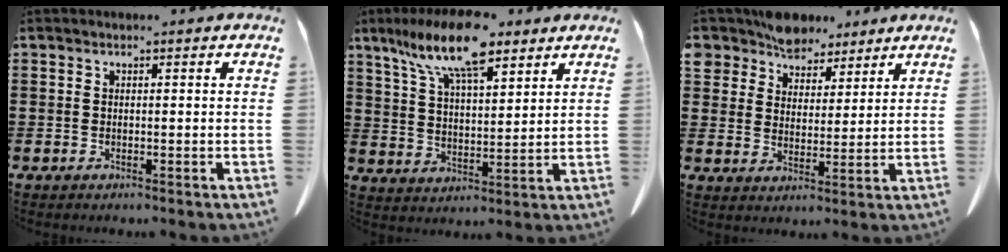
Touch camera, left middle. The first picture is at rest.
{"total": 12.7, "force": [8.9, 3.8, 8.3], "torque": [-0.162, -0.021, 0.158]}
{"total": 6.8, "force": [6.0, 3.1, 0.9], "torque": [-0.052, -0.020, 0.113]}